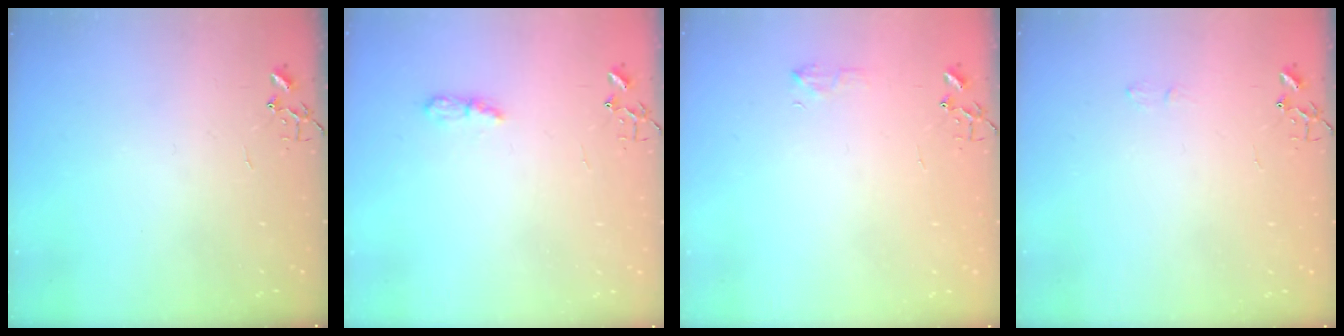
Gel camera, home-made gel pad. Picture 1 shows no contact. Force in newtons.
{"total": 6.1, "press": 6.1, "slide": 0.5}
{"total": 6.0, "press": 6.0, "slide": 0.6}
{"total": 4.6, "press": 4.6, "slide": 0.7}